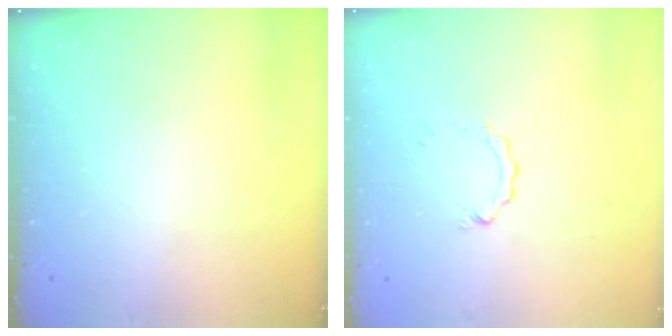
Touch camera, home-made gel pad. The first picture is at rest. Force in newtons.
{"total": 0.0}